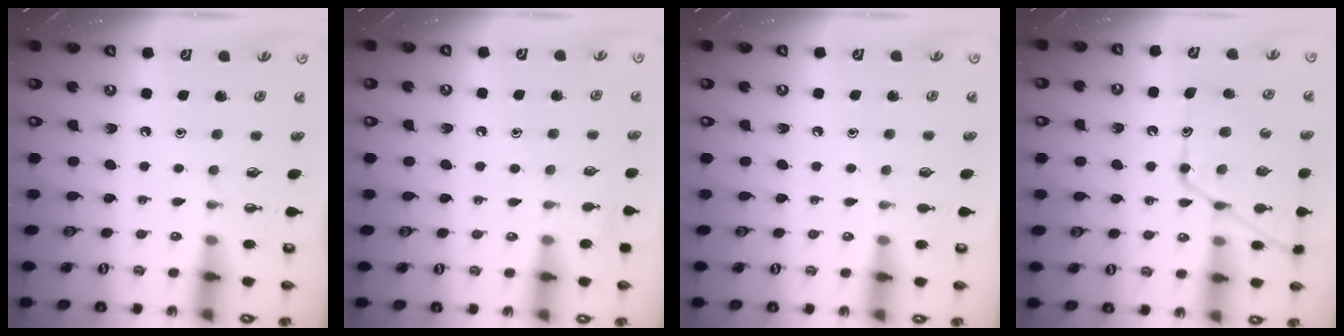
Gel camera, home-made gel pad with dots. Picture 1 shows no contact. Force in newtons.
{"total": 6.9, "press": 6.8, "slide": 0.7}
{"total": 3.5, "press": 3.5, "slide": 0.3}
{"total": 15.7, "press": 15.6, "slide": 1.4}